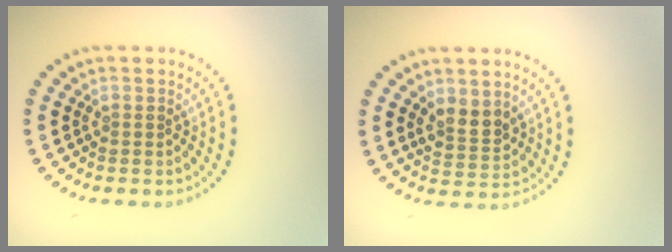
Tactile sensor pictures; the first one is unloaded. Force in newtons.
{"total": 2.4, "press": 2.2, "slide": 1.0}